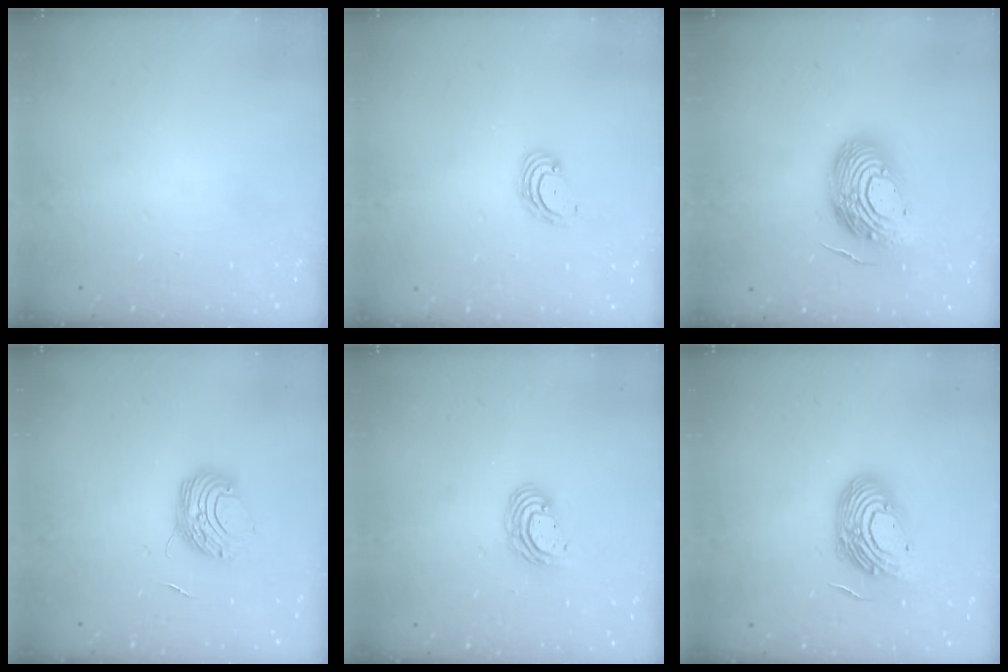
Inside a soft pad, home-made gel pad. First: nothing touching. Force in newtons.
{"total": 2.8, "press": 2.8, "slide": 0.3}
{"total": 18.7, "press": 18.7, "slide": 1.6}
{"total": 9.3, "press": 9.3, "slide": 0.5}
{"total": 7.3, "press": 7.1, "slide": 1.3}
{"total": 13.8, "press": 13.7, "slide": 1.8}